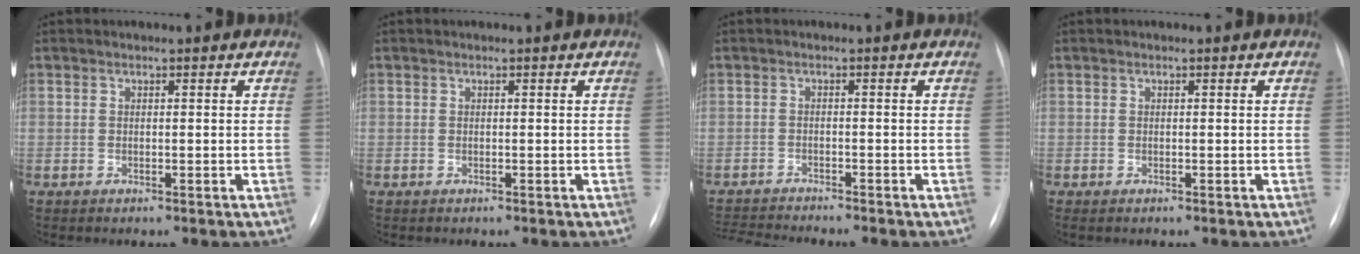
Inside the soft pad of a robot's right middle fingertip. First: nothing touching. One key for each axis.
{"total": 0.0}
{"total": 6.3, "fx": -5.9, "fy": -1.3, "fz": 1.7, "tx": -0.026, "ty": -0.012, "tz": -0.097}
{"total": 0.0}